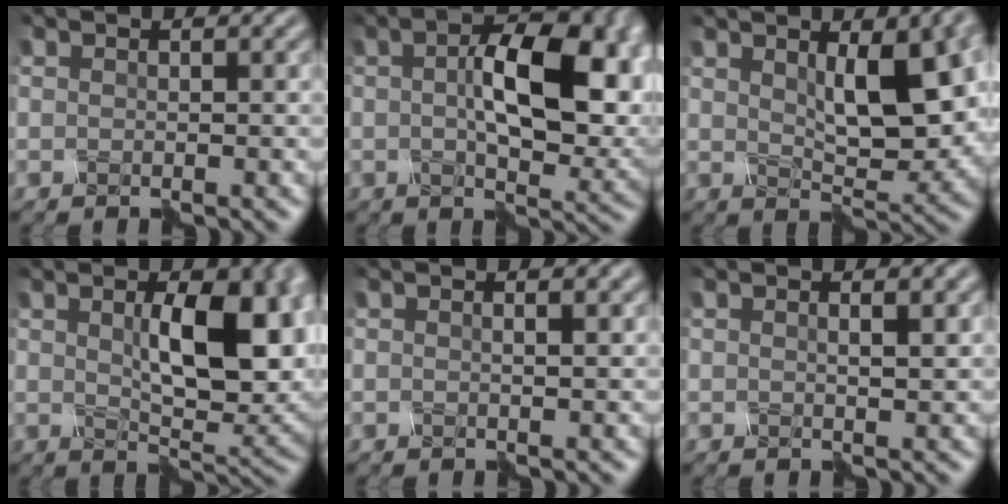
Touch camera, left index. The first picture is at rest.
{"total": 9.8, "force": [0.5, 4.1, 8.9], "torque": [-0.139, 0.006, 0.009]}
{"total": 7.0, "force": [1.1, 2.2, 6.5], "torque": [-0.104, -0.001, 0.023]}
{"total": 8.3, "force": [0.8, 2.7, 7.8], "torque": [-0.124, -0.002, 0.018]}
{"total": 0.8, "force": [0.1, -0.4, 0.7], "torque": [-0.007, -0.001, -0.004]}
{"total": 1.3, "force": [0.2, -0.2, 1.3], "torque": [-0.013, 0.002, -0.001]}